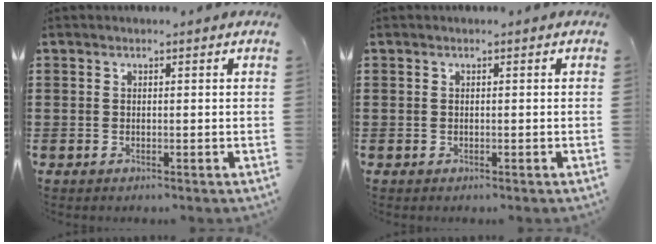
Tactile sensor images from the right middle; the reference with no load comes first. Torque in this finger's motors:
{"motor_torque": [-0.01, 0.02, -0.01, -0.01]}